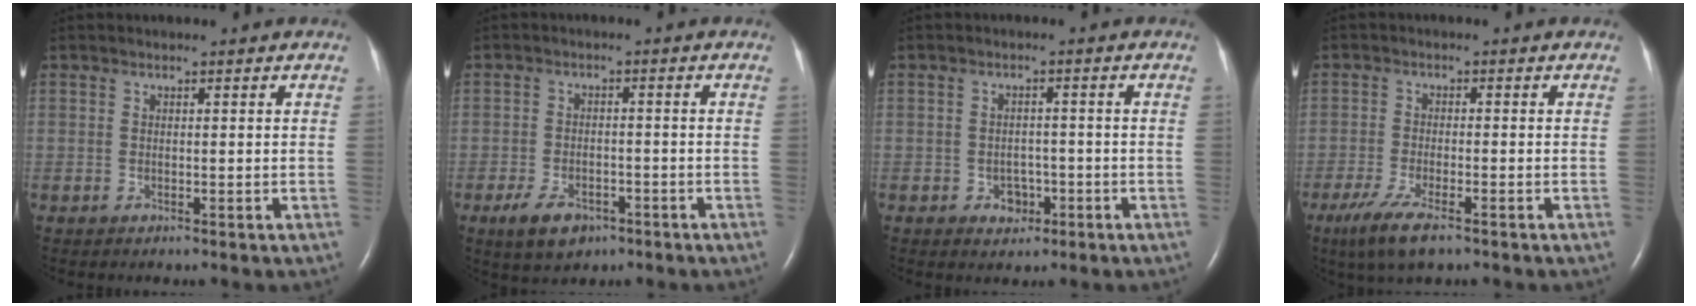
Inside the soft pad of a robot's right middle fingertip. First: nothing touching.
{"total": 6.3, "force": [-3.7, 3.7, 3.5], "torque": [-0.070, -0.001, -0.053]}
{"total": 3.0, "force": [-1.3, 2.3, 1.3], "torque": [-0.016, 0.006, -0.013]}
{"total": 6.6, "force": [-4.3, 1.3, 4.8], "torque": [-0.100, -0.018, -0.071]}